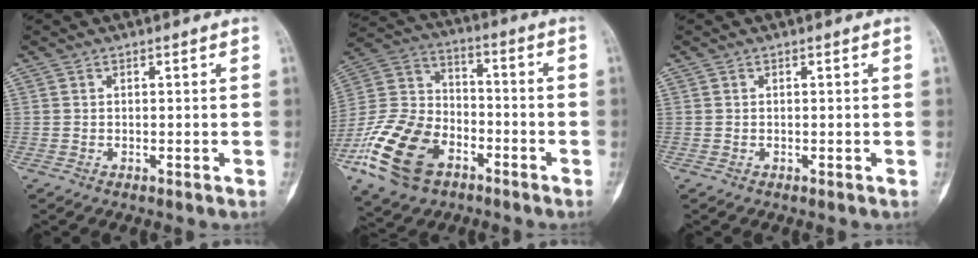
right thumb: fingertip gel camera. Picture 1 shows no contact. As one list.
[{"total": 19.6, "force": [-9.5, 12.4, 11.8], "torque": [-0.223, 0.054, -0.181]}, {"total": 0.0}]